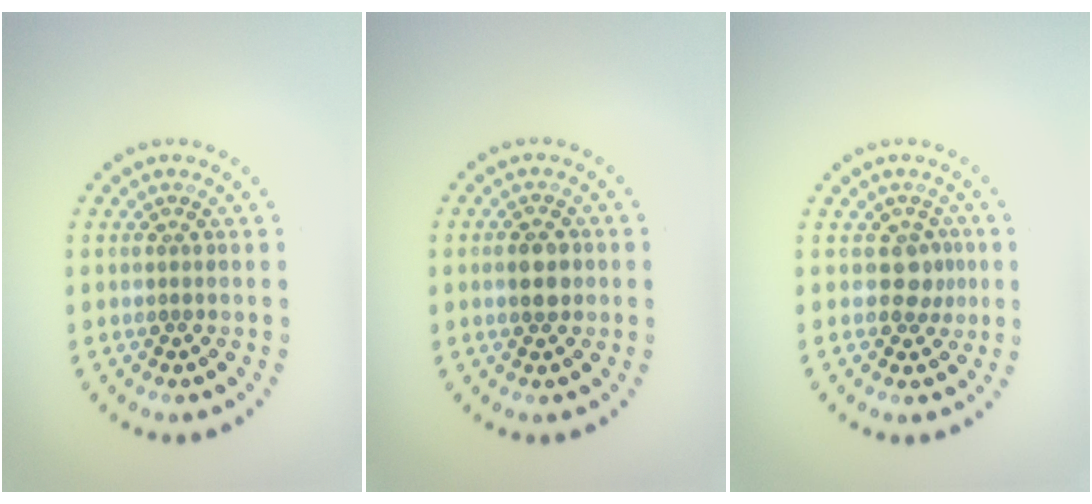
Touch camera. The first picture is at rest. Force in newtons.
{"total": 2.9, "press": 2.9, "slide": 0.1}
{"total": 2.0, "press": 1.6, "slide": 1.2}